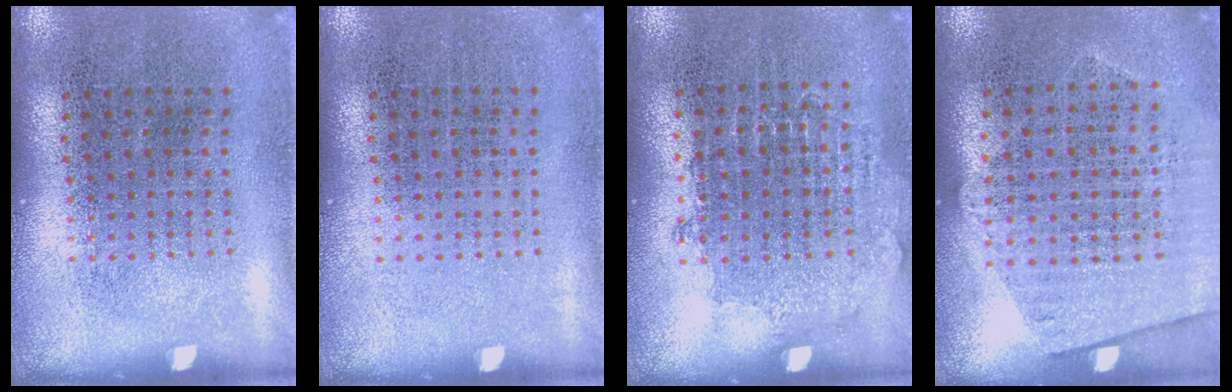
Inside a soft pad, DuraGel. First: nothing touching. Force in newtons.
{"total": 0.0}
{"total": 0.8, "press": 0.7, "slide": 0.2}
{"total": 1.2, "press": 1.1, "slide": 0.6}